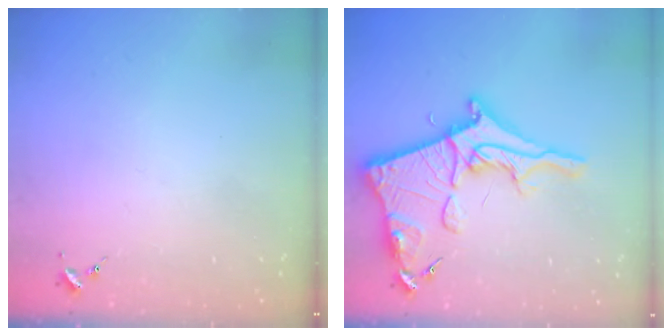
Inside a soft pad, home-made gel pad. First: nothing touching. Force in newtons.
{"total": 19.1, "press": 19.1, "slide": 1.4}